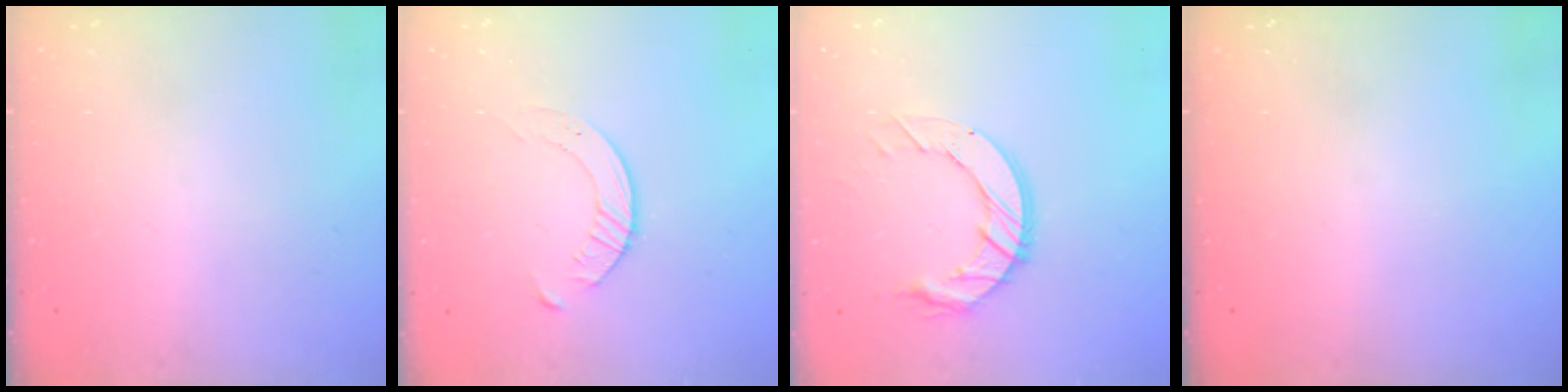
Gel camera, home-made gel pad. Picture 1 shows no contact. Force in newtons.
{"total": 4.6, "press": 4.5, "slide": 0.6}
{"total": 11.0, "press": 11.0, "slide": 1.2}
{"total": 0.0}